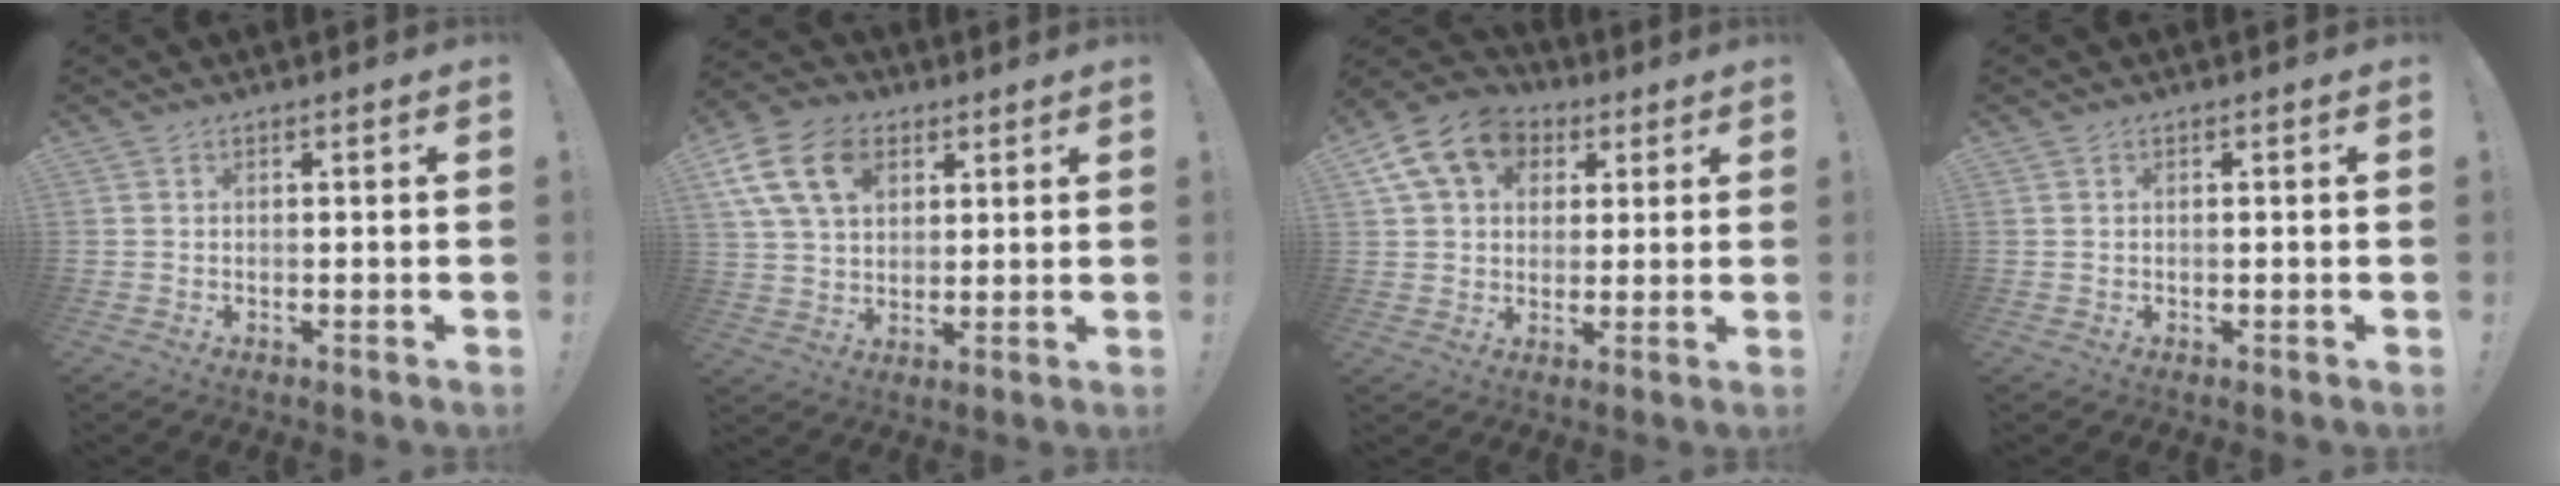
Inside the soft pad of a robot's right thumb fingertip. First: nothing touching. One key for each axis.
{"total": 15.7, "fx": 6.6, "fy": 11.1, "fz": 9.0, "tx": -0.155, "ty": -0.015, "tz": 0.129}
{"total": 15.0, "fx": 5.8, "fy": 11.6, "fz": 7.6, "tx": -0.115, "ty": -0.013, "tz": 0.115}
{"total": 0.0}